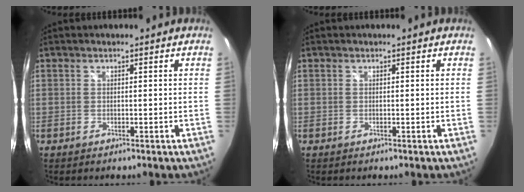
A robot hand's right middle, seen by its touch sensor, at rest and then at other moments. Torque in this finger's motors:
{"motor_torque": [0.00, 0.00, 0.00, 0.00]}